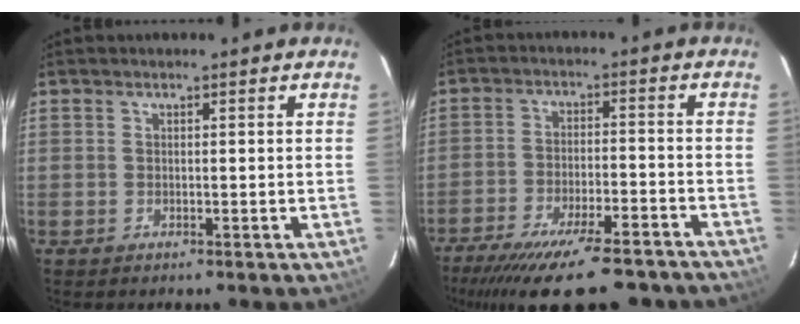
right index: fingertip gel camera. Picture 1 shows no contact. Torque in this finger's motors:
{"motor_torque": [1.24, -0.90, 0.94, 0.21]}